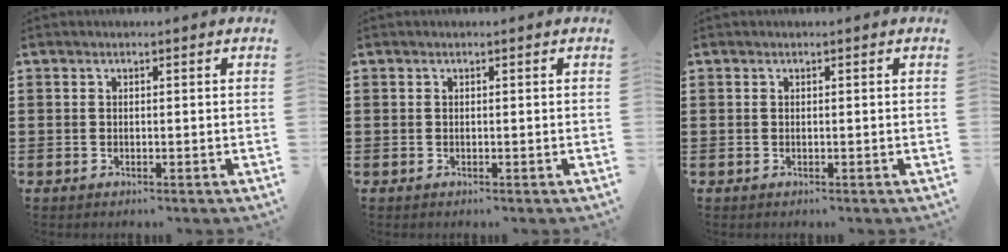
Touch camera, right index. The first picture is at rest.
{"total": 0.0}
{"total": 0.0}